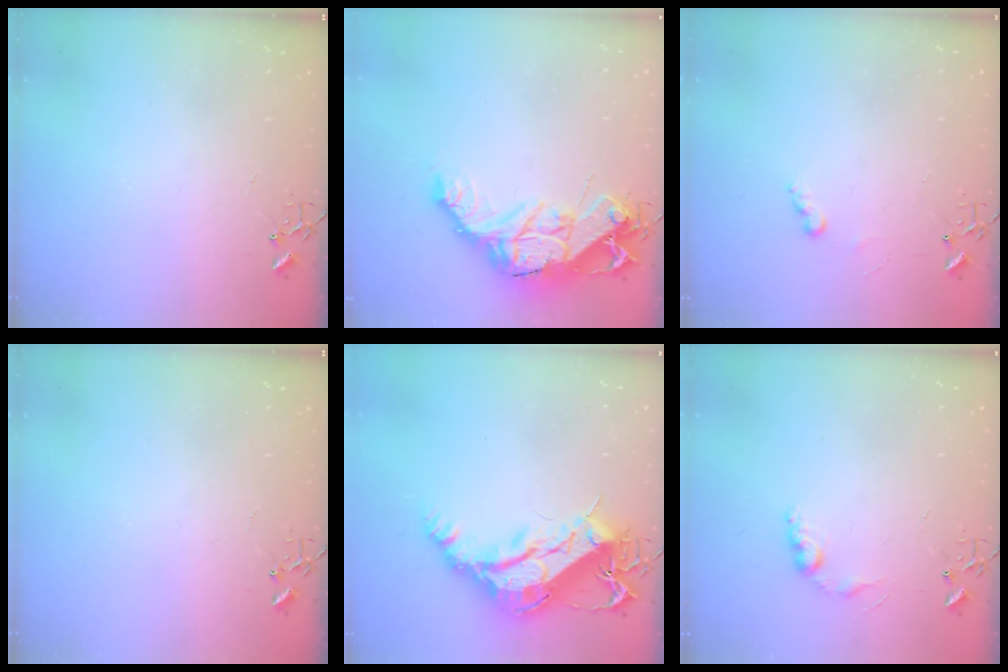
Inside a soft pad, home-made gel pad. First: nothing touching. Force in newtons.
{"total": 17.7, "press": 17.6, "slide": 1.5}
{"total": 5.0, "press": 5.0, "slide": 0.5}
{"total": 0.0}
{"total": 20.3, "press": 20.2, "slide": 2.1}
{"total": 8.6, "press": 8.6, "slide": 0.4}